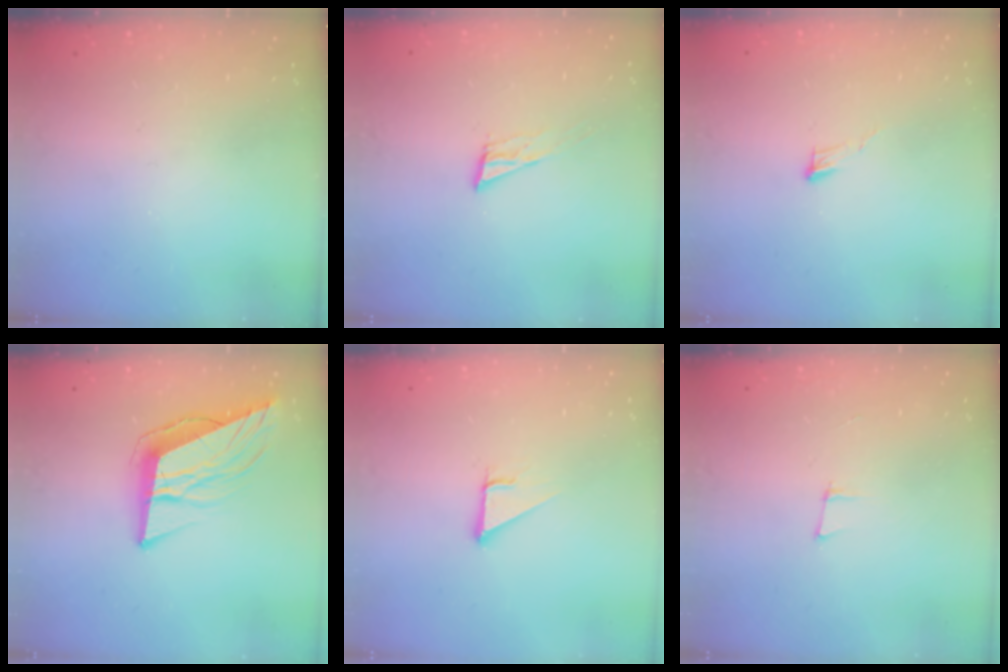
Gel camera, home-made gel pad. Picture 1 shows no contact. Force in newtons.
{"total": 6.4, "press": 6.4, "slide": 1.0}
{"total": 3.8, "press": 3.8, "slide": 0.3}
{"total": 12.4, "press": 11.9, "slide": 3.6}
{"total": 2.9, "press": 2.9, "slide": 0.1}
{"total": 5.8, "press": 5.1, "slide": 2.8}